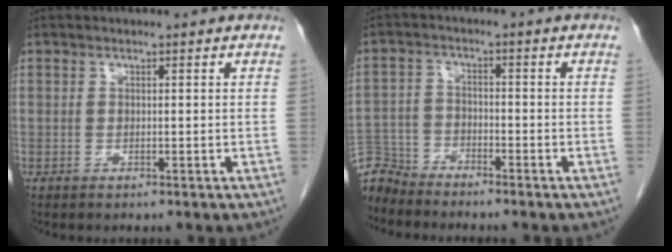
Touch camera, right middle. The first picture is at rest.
{"total": 6.0, "force": [-5.9, 0.9, -0.4], "torque": [0.011, -0.004, -0.117]}